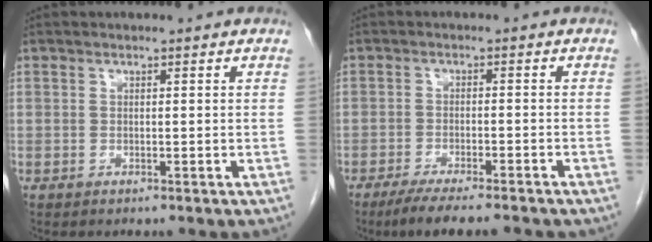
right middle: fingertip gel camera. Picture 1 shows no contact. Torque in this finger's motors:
{"motor_torque": [0.46, -0.36, 0.10, 0.04]}